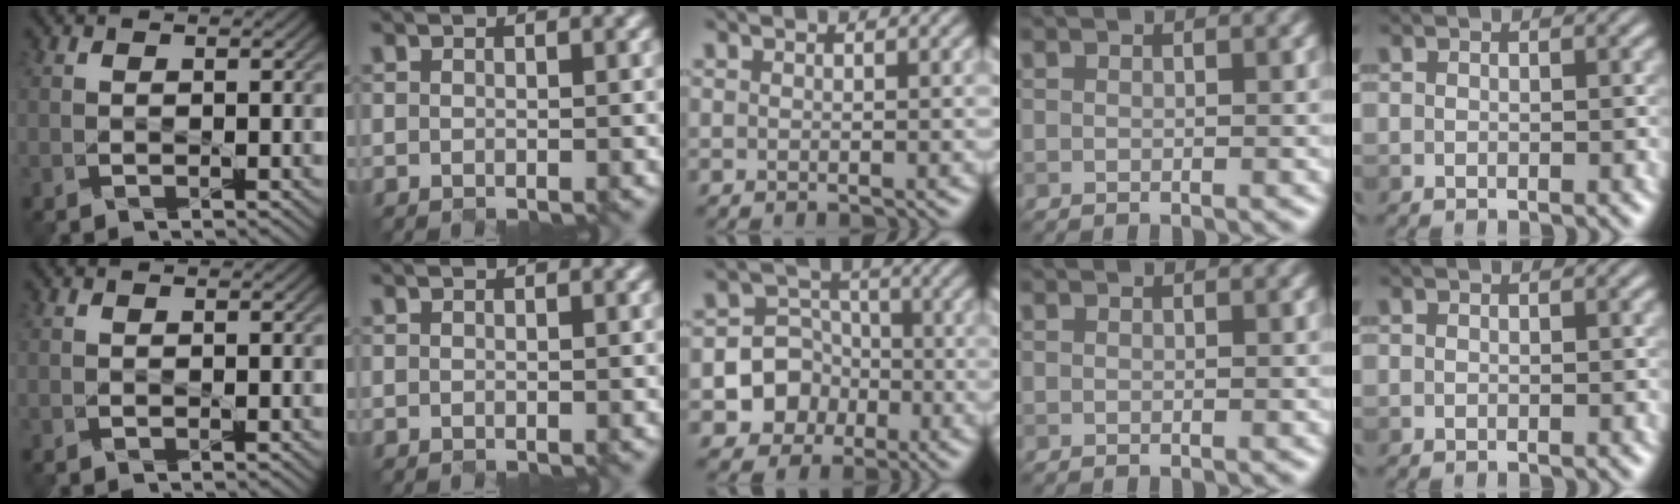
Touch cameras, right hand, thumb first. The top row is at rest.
{"middle": {"total": 6.6, "force": [-2.5, 5.9, 1.4], "torque": [-0.007, 0.007, -0.065]}}